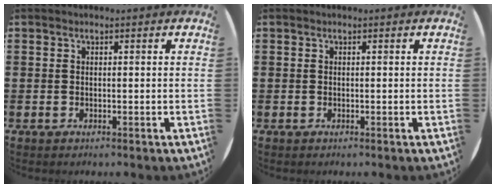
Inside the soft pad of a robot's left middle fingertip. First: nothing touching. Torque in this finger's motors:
{"motor_torque": [0.07, -0.06, 0.02, 0.00]}